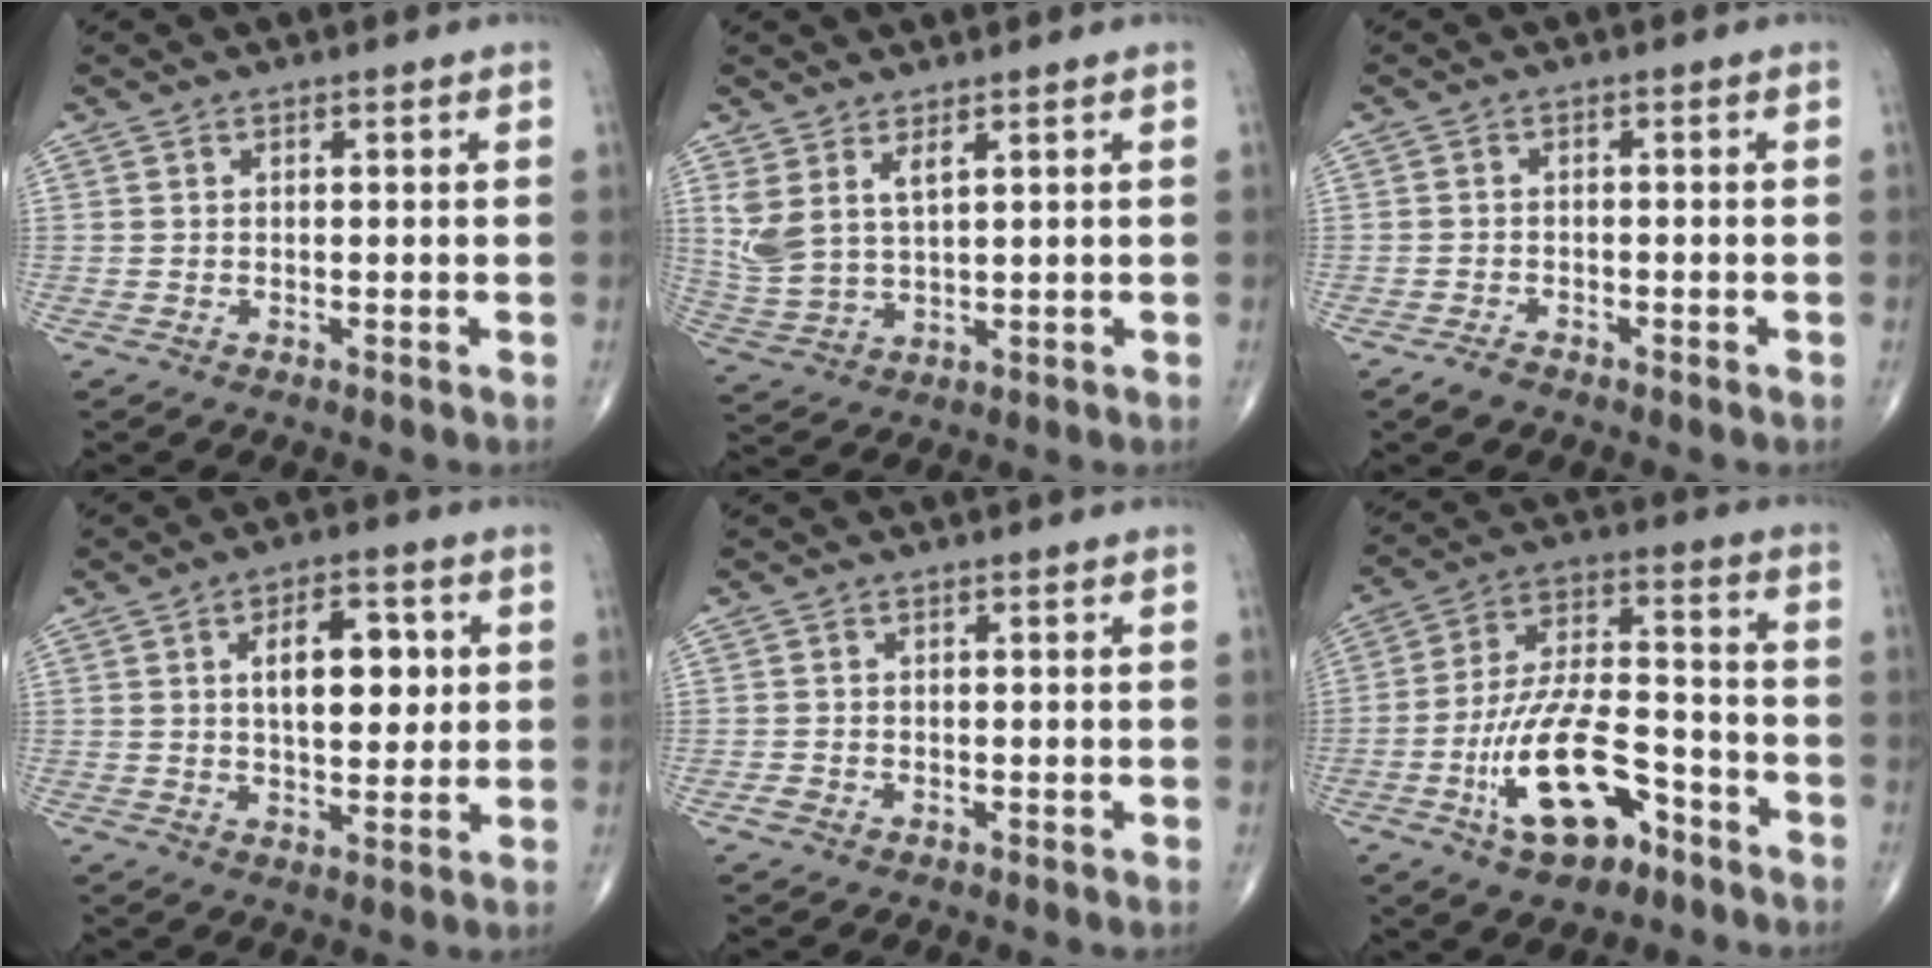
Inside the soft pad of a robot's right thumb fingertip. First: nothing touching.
{"total": 6.8, "force": [3.2, 2.8, 5.3], "torque": [-0.121, -0.016, 0.077]}
{"total": 2.2, "force": [-1.7, 1.1, 0.9], "torque": [-0.020, 0.005, -0.029]}
{"total": 10.2, "force": [2.0, 5.2, 8.6], "torque": [-0.103, -0.003, 0.032]}
{"total": 1.2, "force": [-0.6, 0.9, 0.5], "torque": [-0.011, 0.005, -0.012]}
{"total": 16.4, "force": [-7.9, 7.5, 12.3], "torque": [-0.213, 0.056, -0.136]}